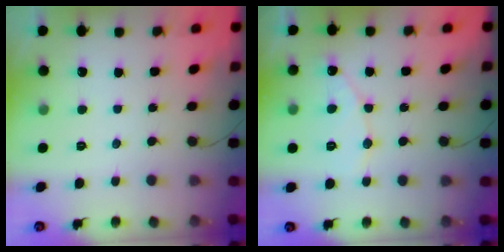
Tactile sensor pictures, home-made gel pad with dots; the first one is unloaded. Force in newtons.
{"total": 6.4, "press": 6.4, "slide": 0.6}